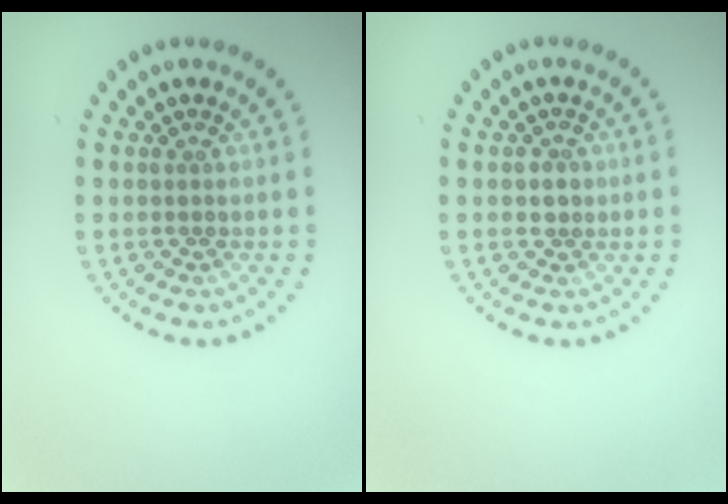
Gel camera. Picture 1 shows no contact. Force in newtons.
{"total": 1.4, "press": 1.2, "slide": 0.7}